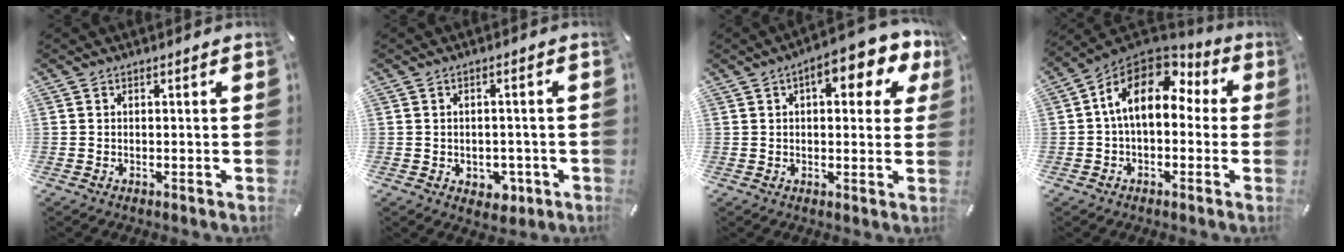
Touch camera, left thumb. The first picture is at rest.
{"total": 3.8, "force": [-1.1, 3.0, 1.9], "torque": [-0.015, 0.000, -0.020]}
{"total": 10.5, "force": [4.8, 4.4, 8.2], "torque": [-0.108, -0.016, 0.074]}
{"total": 13.9, "force": [2.4, 8.9, 10.4], "torque": [-0.208, -0.001, 0.038]}